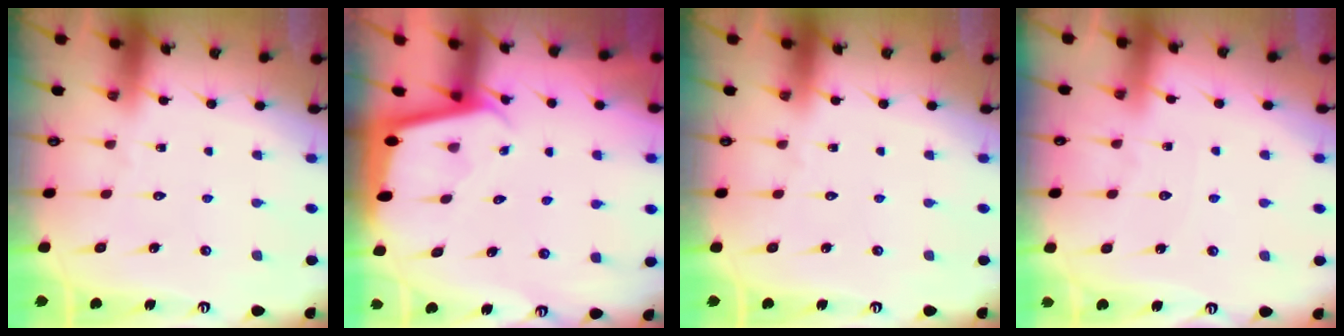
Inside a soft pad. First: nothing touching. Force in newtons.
{"total": 1.9, "press": 1.9, "slide": 0.1}
{"total": 0.0}
{"total": 2.0, "press": 2.0, "slide": 0.3}